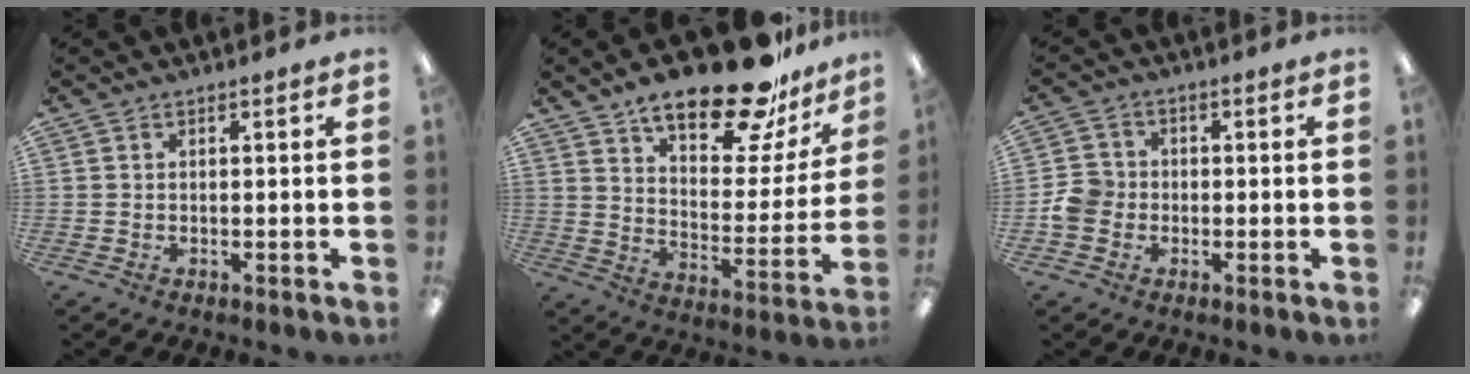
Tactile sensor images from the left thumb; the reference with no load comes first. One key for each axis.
{"total": 22.4, "fx": 17.2, "fy": 7.7, "fz": 12.1, "tx": -0.184, "ty": -0.107, "tz": 0.288}
{"total": 5.1, "fx": -1.1, "fy": 4.6, "fz": 1.9, "tx": -0.033, "ty": 0.009, "tz": -0.021}